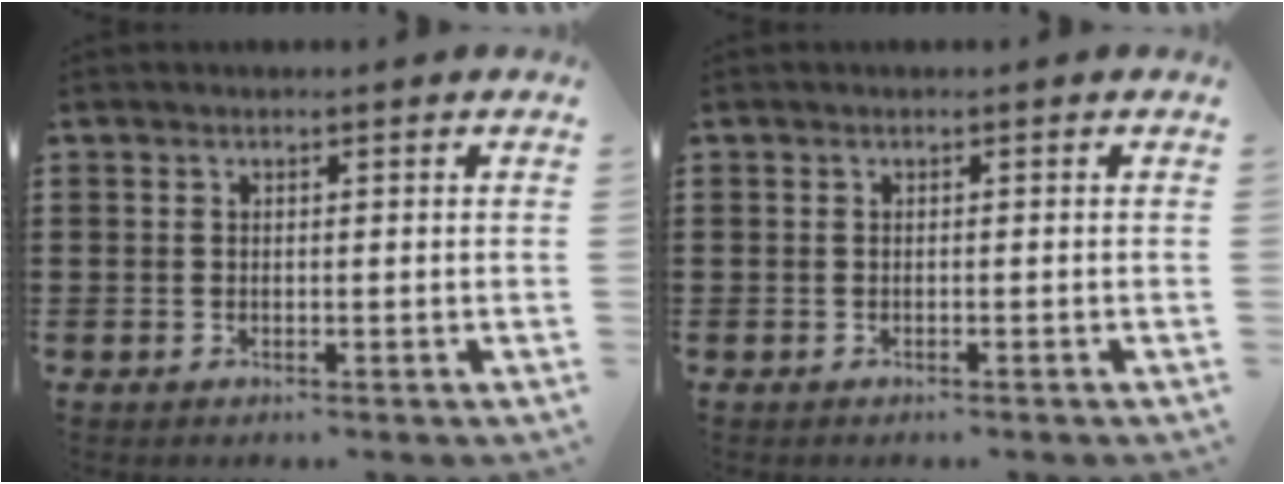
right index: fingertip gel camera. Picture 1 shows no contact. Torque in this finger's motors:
{"motor_torque": [-0.90, 1.24, -0.55, -0.21]}